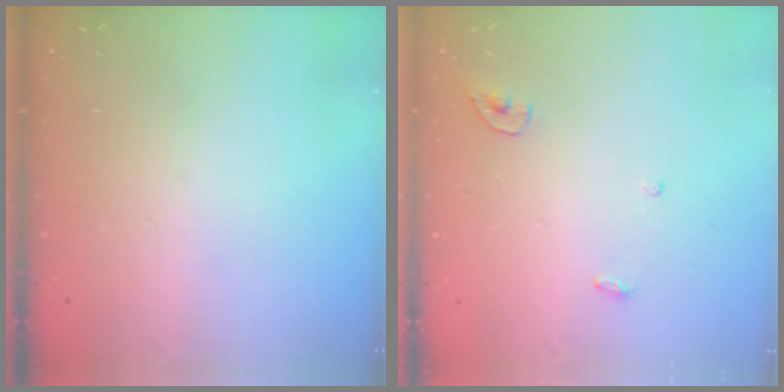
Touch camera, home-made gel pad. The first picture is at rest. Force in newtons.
{"total": 3.4, "press": 3.4, "slide": 0.3}